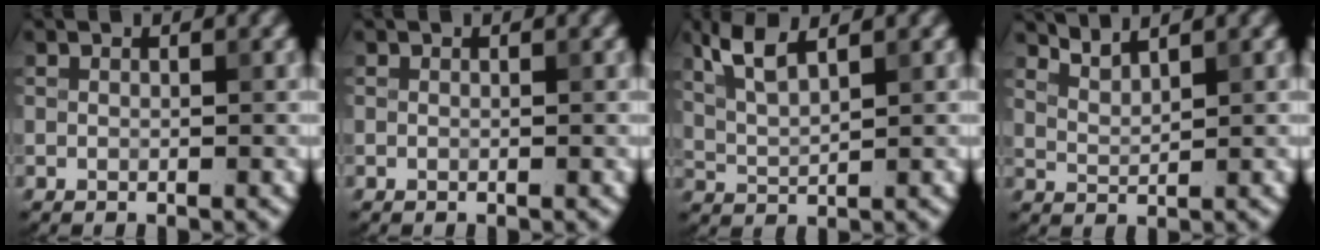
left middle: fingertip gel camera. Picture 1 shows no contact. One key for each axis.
{"total": 0.0}
{"total": 3.7, "fx": 2.3, "fy": 1.0, "fz": 2.7, "tx": -0.067, "ty": 0.006, "tz": 0.053}
{"total": 2.2, "fx": 2.1, "fy": 0.3, "fz": 0.7, "tx": -0.013, "ty": 0.002, "tz": 0.041}